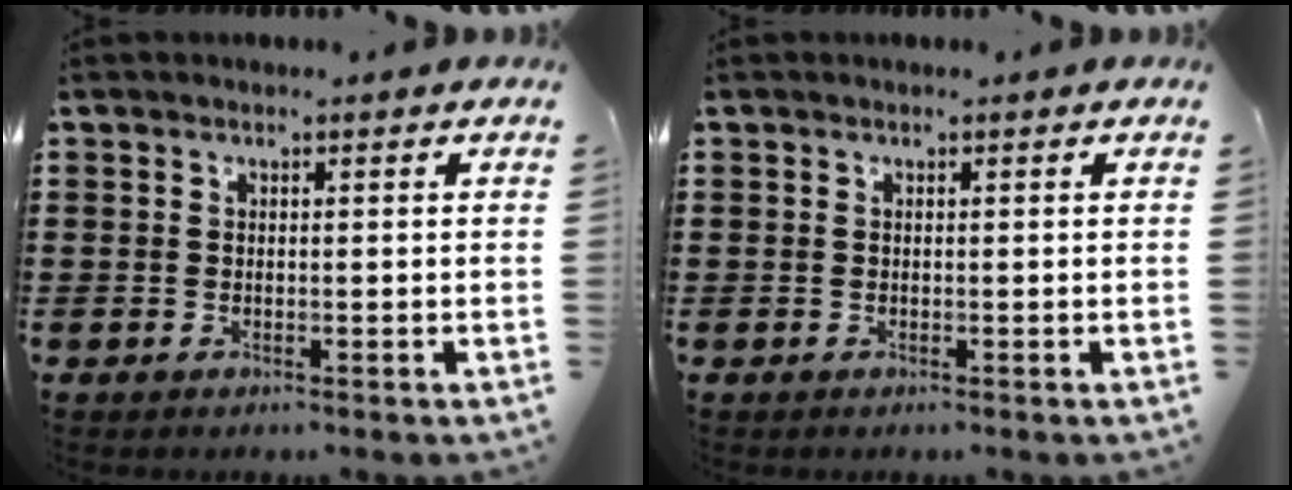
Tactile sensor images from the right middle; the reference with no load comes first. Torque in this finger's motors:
{"motor_torque": [0.03, -0.03, -0.02, 0.00]}